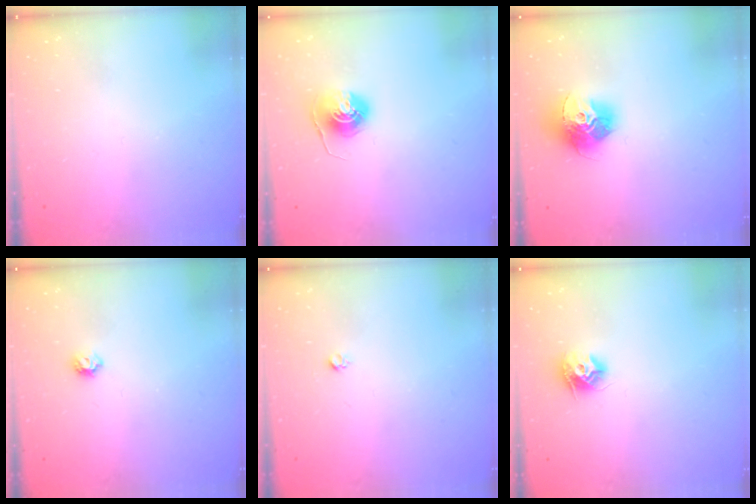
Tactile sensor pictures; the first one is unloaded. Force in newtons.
{"total": 6.4, "press": 6.4, "slide": 0.6}
{"total": 14.4, "press": 14.3, "slide": 1.3}
{"total": 4.9, "press": 4.9, "slide": 0.8}
{"total": 2.7, "press": 2.7, "slide": 0.3}
{"total": 9.1, "press": 9.1, "slide": 0.3}